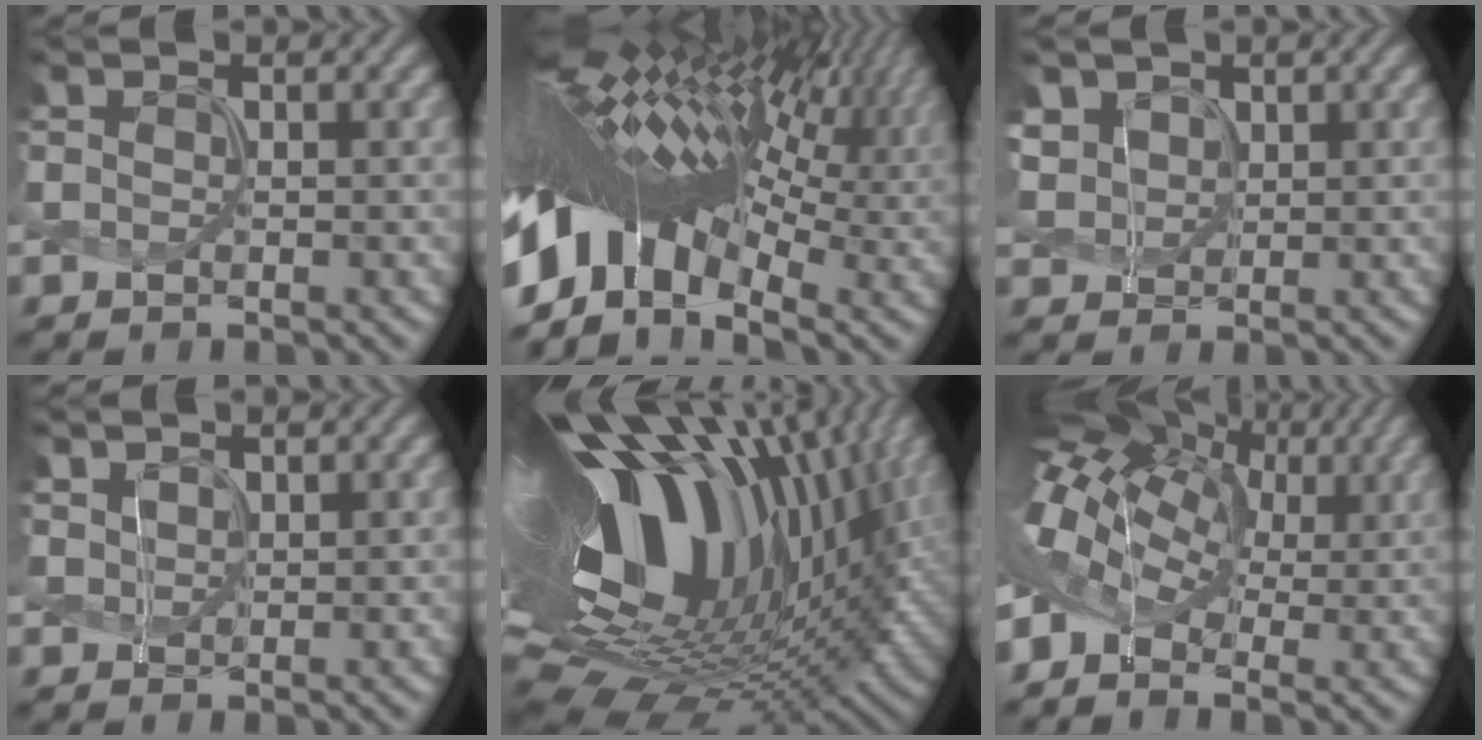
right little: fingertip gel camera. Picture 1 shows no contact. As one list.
[{"total": 16.5, "force": [-1.2, 9.0, 13.8], "torque": [-0.273, 0.036, -0.037]}, {"total": 3.5, "force": [1.6, 2.7, 1.4], "torque": [-0.049, 0.003, 0.038]}, {"total": 1.5, "force": [1.1, 0.9, 0.4], "torque": [-0.016, 0.001, 0.026]}, {"total": 19.9, "force": [4.7, 11.6, 15.4], "torque": [-0.284, 0.035, 0.074]}, {"total": 12.1, "force": [2.3, 8.4, 8.4], "torque": [-0.177, 0.026, 0.042]}]